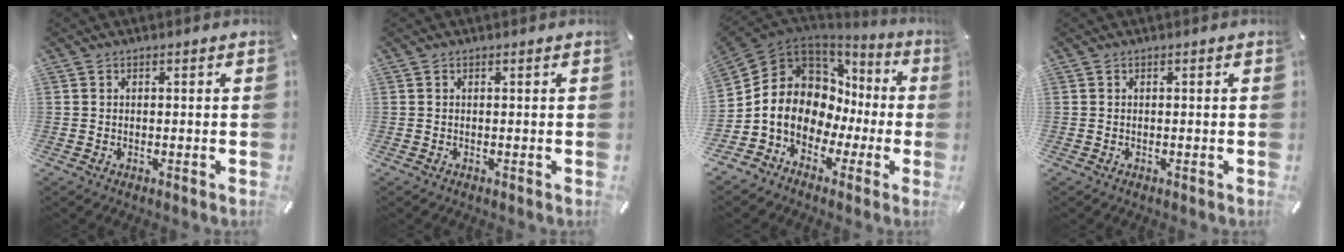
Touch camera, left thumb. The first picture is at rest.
{"total": 0.0}
{"total": 12.5, "force": [-0.8, 11.1, 5.6], "torque": [-0.125, -0.028, -0.016]}
{"total": 0.0}